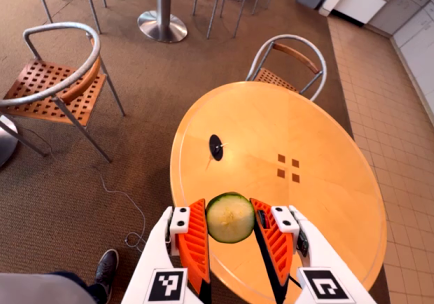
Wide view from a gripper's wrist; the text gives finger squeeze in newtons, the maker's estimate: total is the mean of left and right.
{"total": 7.7, "left": 7.5, "right": 8.0}